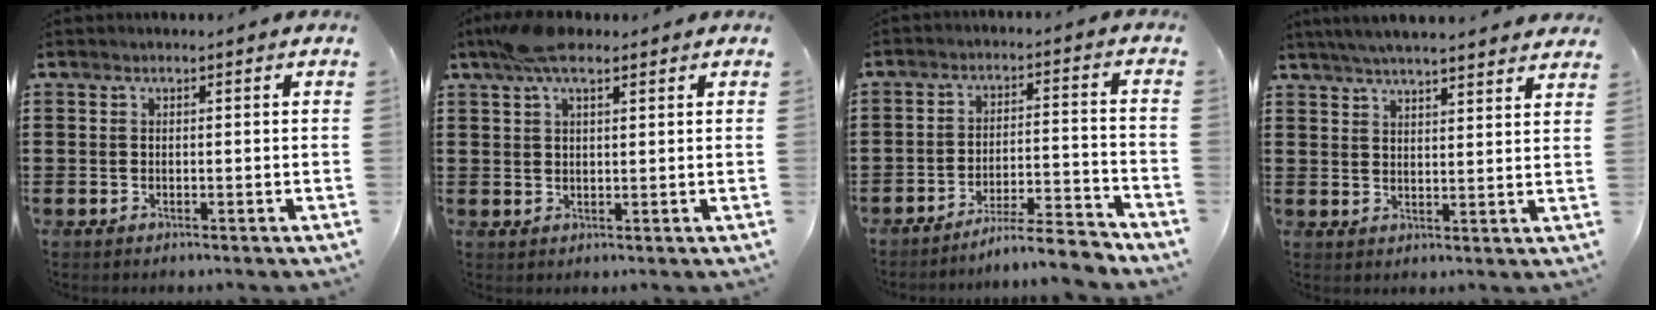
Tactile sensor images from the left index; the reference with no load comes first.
{"total": 5.8, "force": [3.5, 2.2, 4.1], "torque": [-0.090, 0.009, 0.063]}
{"total": 7.0, "force": [-6.4, -0.1, 2.7], "torque": [-0.043, 0.002, -0.121]}
{"total": 4.6, "force": [4.4, -0.2, 1.3], "torque": [-0.038, -0.015, 0.080]}